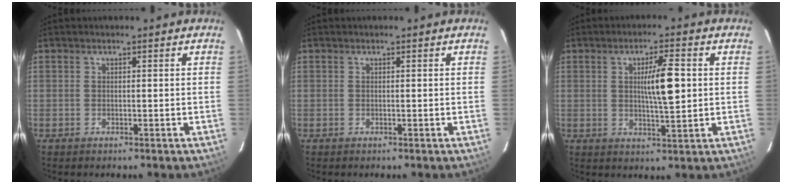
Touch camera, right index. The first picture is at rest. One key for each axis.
{"total": 0.0}
{"total": 6.8, "fx": 0.9, "fy": 0.7, "fz": 6.7, "tx": -0.111, "ty": 0.003, "tz": 0.017}